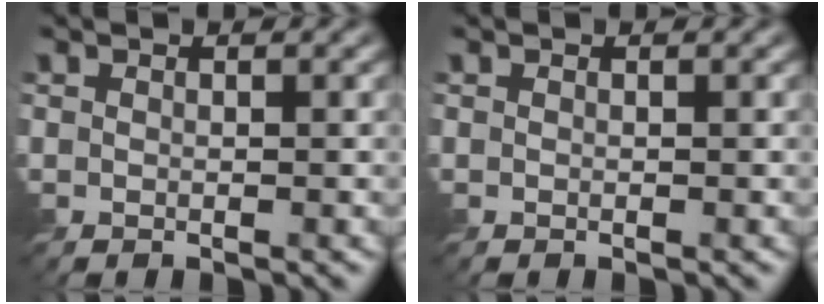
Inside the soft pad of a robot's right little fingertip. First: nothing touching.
{"total": 0.0}